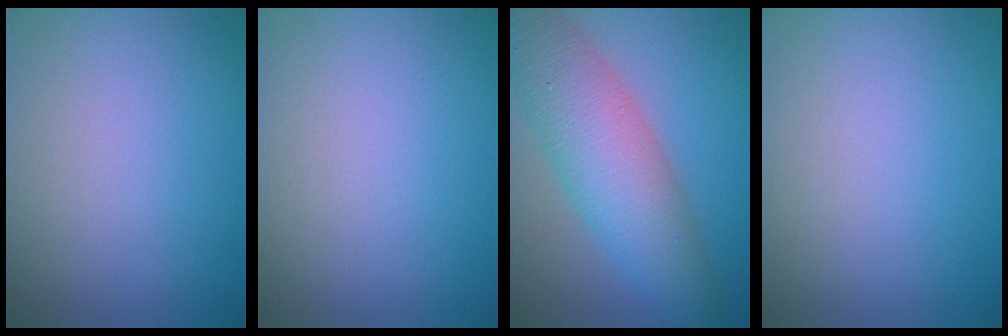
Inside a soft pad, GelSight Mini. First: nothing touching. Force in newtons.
{"total": 0.0}
{"total": 8.0, "press": 8.0, "slide": 0.4}
{"total": 0.0}